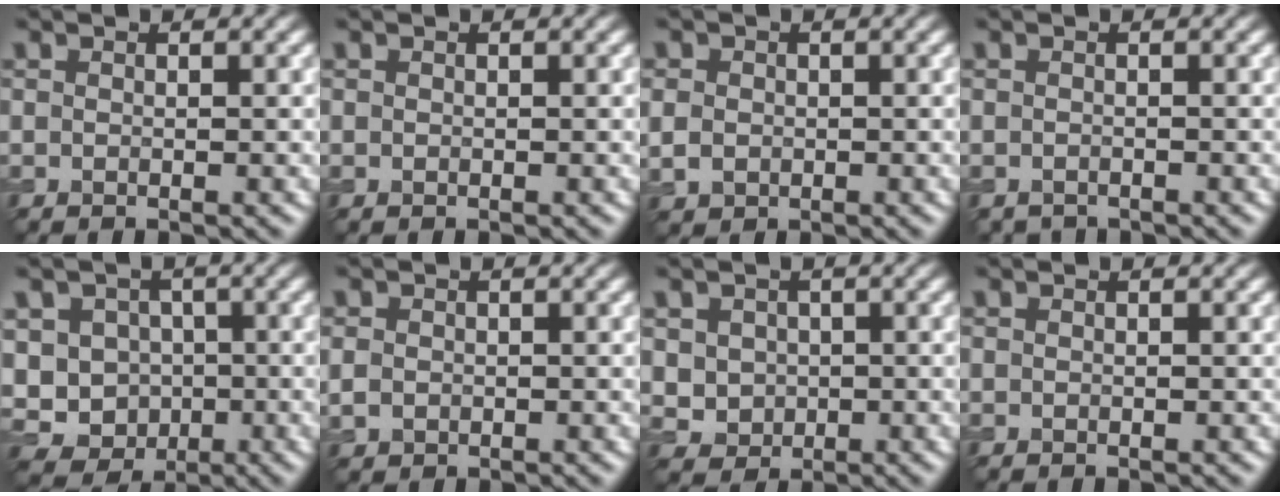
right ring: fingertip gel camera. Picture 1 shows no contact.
{"total": 0.0}
{"total": 2.1, "force": [-0.1, 1.9, 0.9], "torque": [-0.017, -0.004, -0.001]}
{"total": 0.9, "force": [-0.9, 0.2, -0.1], "torque": [0.003, -0.007, -0.016]}
{"total": 7.7, "force": [-0.9, 7.0, 2.9], "torque": [-0.056, 0.006, -0.038]}
{"total": 1.4, "force": [-0.1, 1.2, 0.6], "torque": [-0.011, -0.004, -0.003]}
{"total": 2.8, "force": [0.3, 2.6, 1.0], "torque": [-0.025, -0.004, 0.015]}
{"total": 0.0}